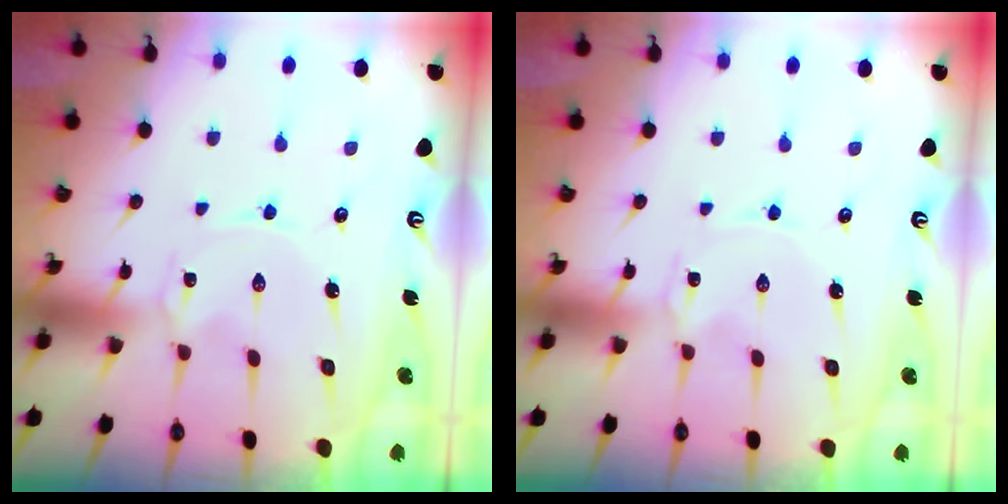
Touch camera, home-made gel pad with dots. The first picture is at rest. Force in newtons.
{"total": 0.0}